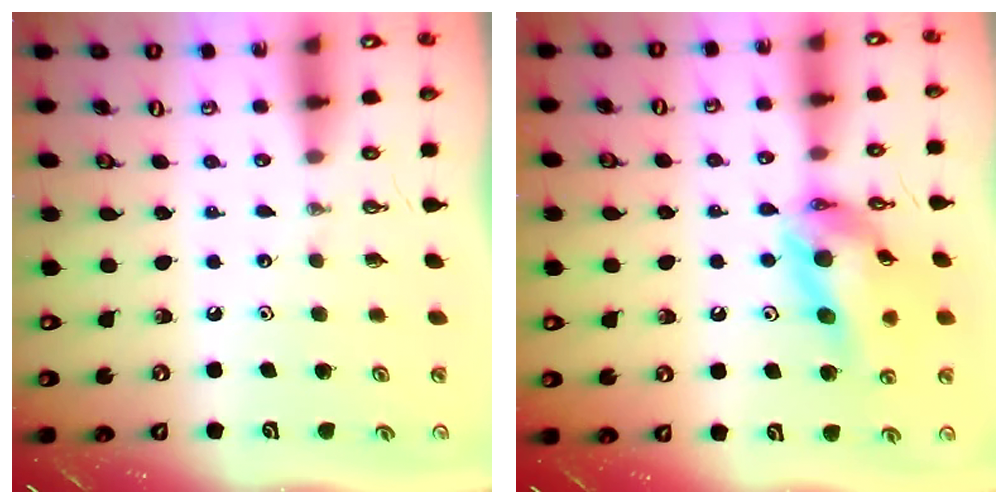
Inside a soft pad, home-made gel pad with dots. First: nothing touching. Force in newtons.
{"total": 15.2, "press": 15.1, "slide": 1.7}